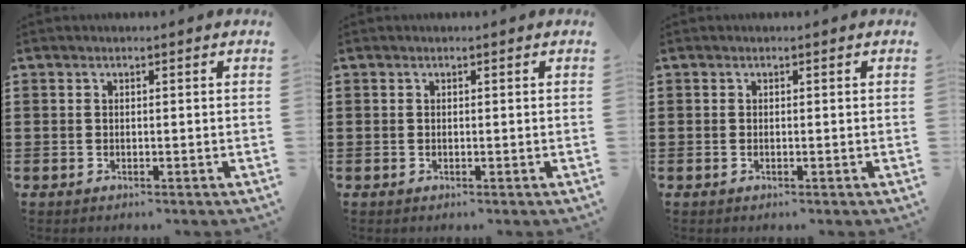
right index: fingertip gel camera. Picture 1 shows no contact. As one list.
[{"total": 0.0}, {"total": 0.0}]